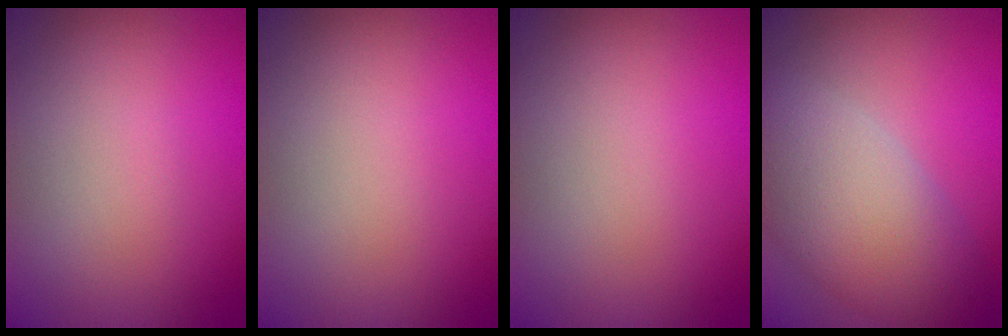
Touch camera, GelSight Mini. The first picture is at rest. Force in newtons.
{"total": 0.0}
{"total": 0.0}
{"total": 8.0, "press": 8.0, "slide": 0.7}